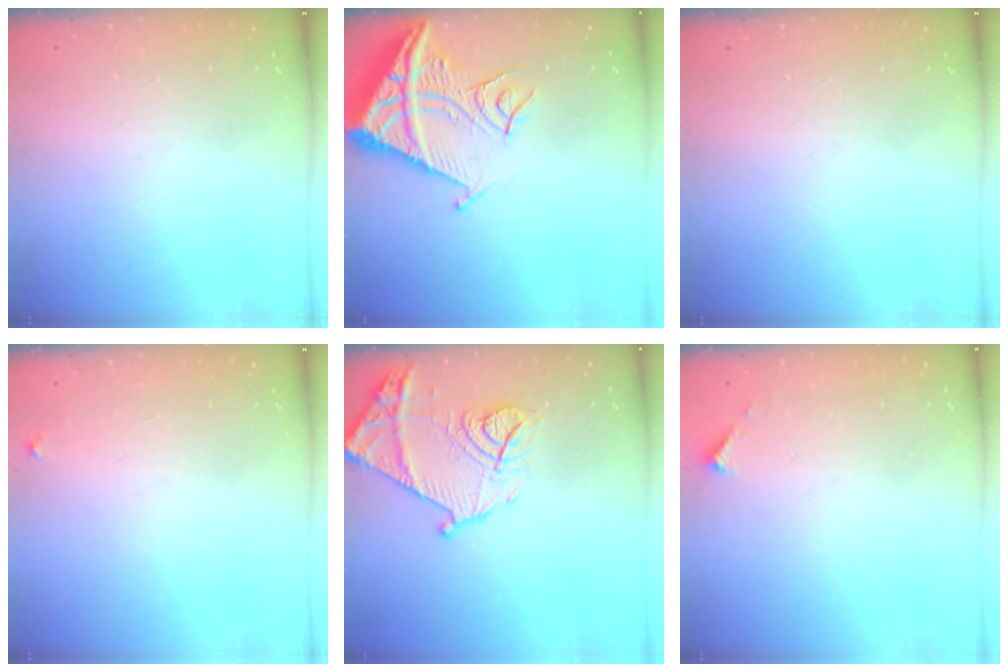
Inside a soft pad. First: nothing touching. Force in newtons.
{"total": 15.9, "press": 15.8, "slide": 1.8}
{"total": 0.0}
{"total": 2.3, "press": 2.3, "slide": 0.2}
{"total": 16.5, "press": 16.4, "slide": 1.4}
{"total": 2.1, "press": 2.1, "slide": 0.2}